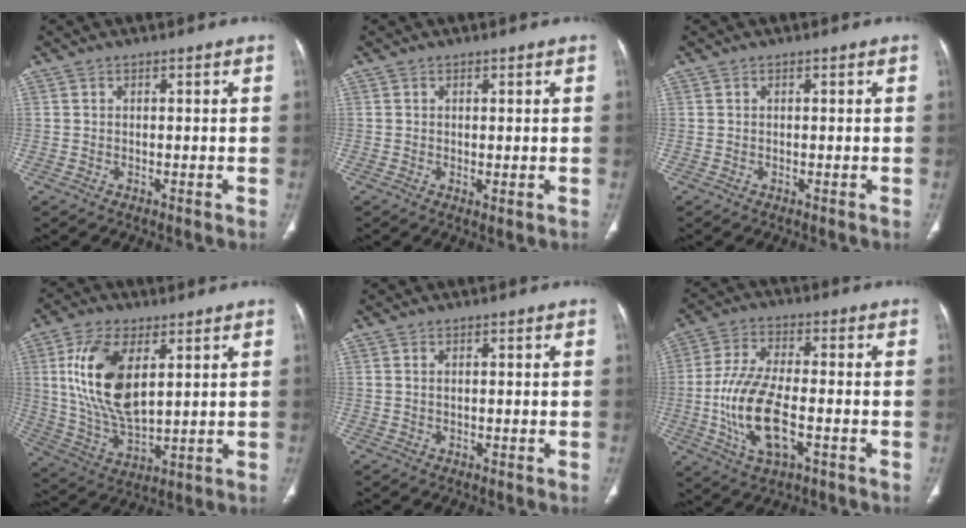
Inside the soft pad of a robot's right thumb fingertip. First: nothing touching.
{"total": 0.8, "force": [0.1, 0.2, 0.8], "torque": [-0.016, -0.007, 0.002]}
{"total": 0.0}
{"total": 15.7, "force": [4.7, 7.7, 12.9], "torque": [-0.247, -0.021, 0.097]}
{"total": 0.6, "force": [0.3, 0.2, 0.5], "torque": [-0.014, 0.003, 0.006]}
{"total": 13.6, "force": [-3.1, 5.9, 11.9], "torque": [-0.241, 0.009, -0.056]}